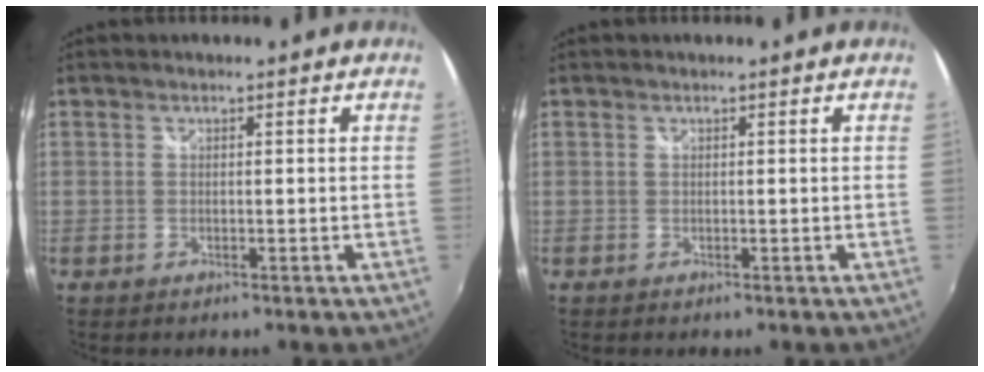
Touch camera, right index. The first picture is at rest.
{"total": 0.0}